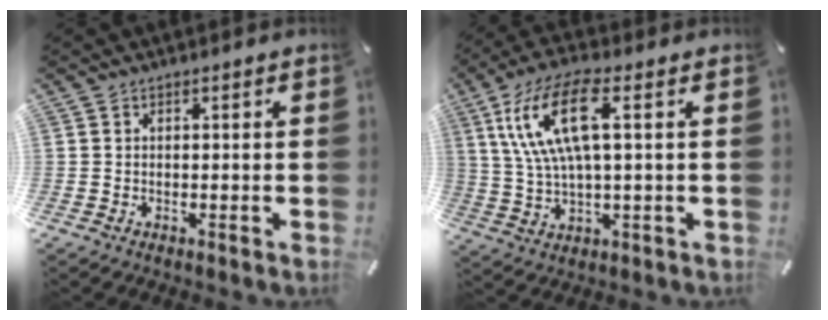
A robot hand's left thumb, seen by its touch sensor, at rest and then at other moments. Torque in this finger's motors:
{"motor_torque": [0.38, 0.72, 1.47, -1.30, 0.53]}